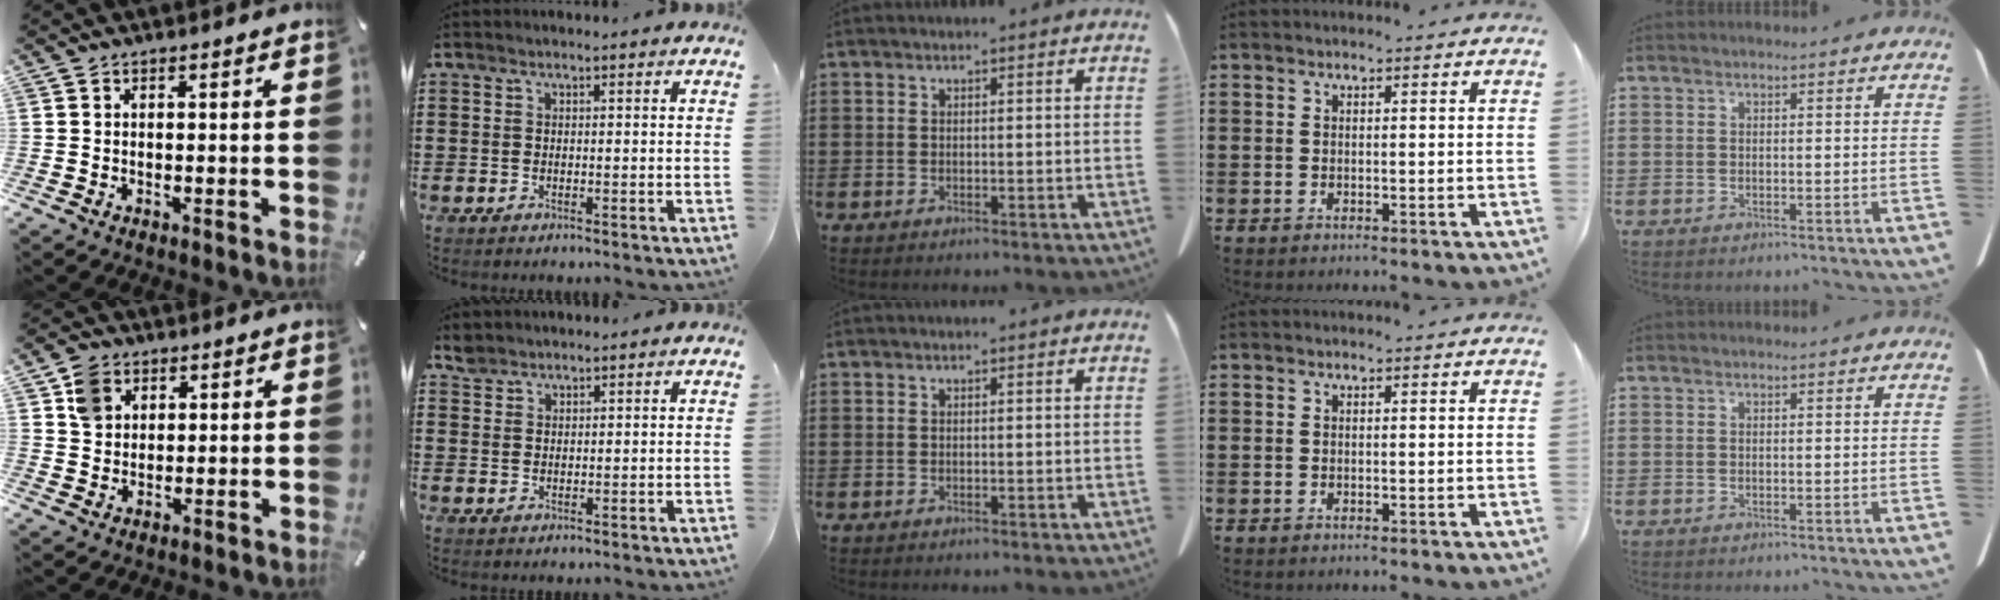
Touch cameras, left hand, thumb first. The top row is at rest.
{"thumb": {"total": 5.9, "force": [2.7, 4.9, 1.9], "torque": [-0.036, 0.006, 0.050]}, "index": {"total": 2.7, "force": [2.6, 0.9, 0.3], "torque": [-0.014, 0.000, 0.051]}}